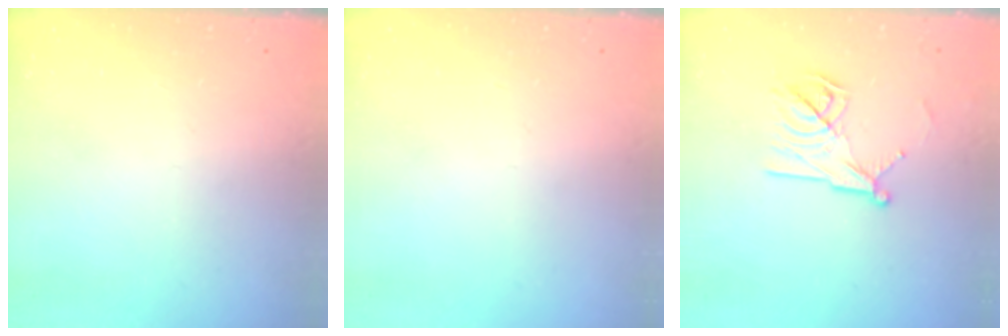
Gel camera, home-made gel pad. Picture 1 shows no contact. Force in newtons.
{"total": 0.0}
{"total": 12.0, "press": 12.0, "slide": 0.1}